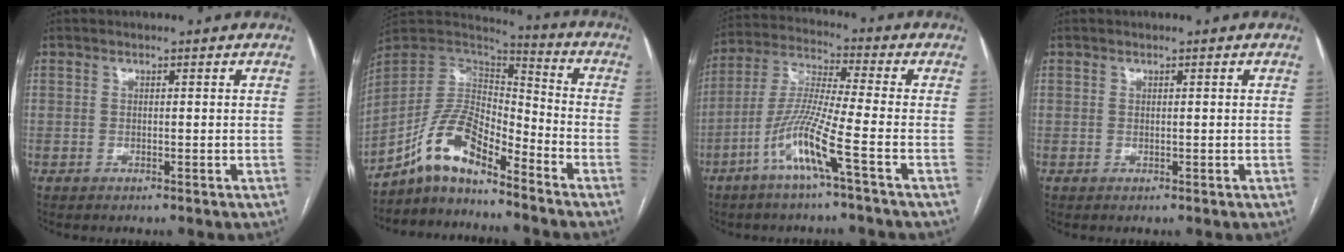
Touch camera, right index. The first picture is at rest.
{"total": 11.6, "force": [-8.4, 3.3, 7.2], "torque": [-0.144, 0.031, -0.158]}
{"total": 10.2, "force": [-4.9, -1.0, 8.9], "torque": [-0.187, -0.004, -0.100]}
{"total": 0.0}